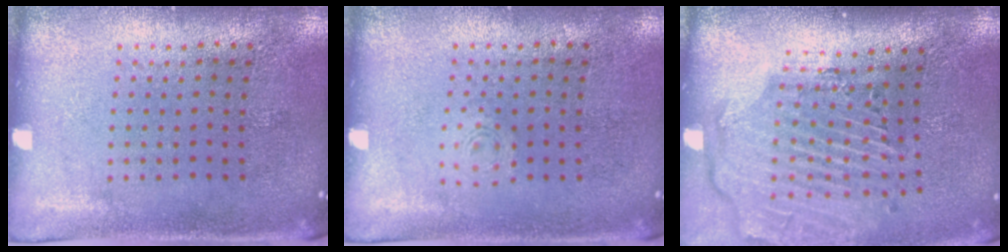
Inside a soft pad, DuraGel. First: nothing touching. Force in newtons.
{"total": 0.7, "press": 0.6, "slide": 0.2}
{"total": 2.8, "press": 2.3, "slide": 1.7}